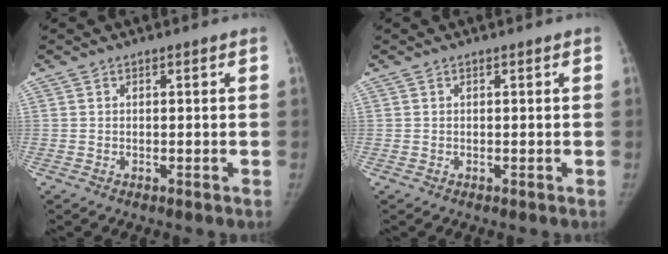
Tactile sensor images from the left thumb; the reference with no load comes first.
{"total": 0.0}